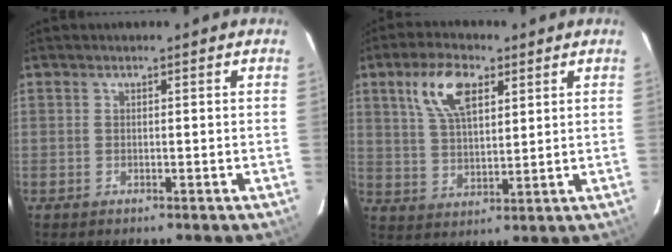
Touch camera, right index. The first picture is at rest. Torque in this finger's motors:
{"motor_torque": [0.86, 0.65, 0.23, 0.12]}